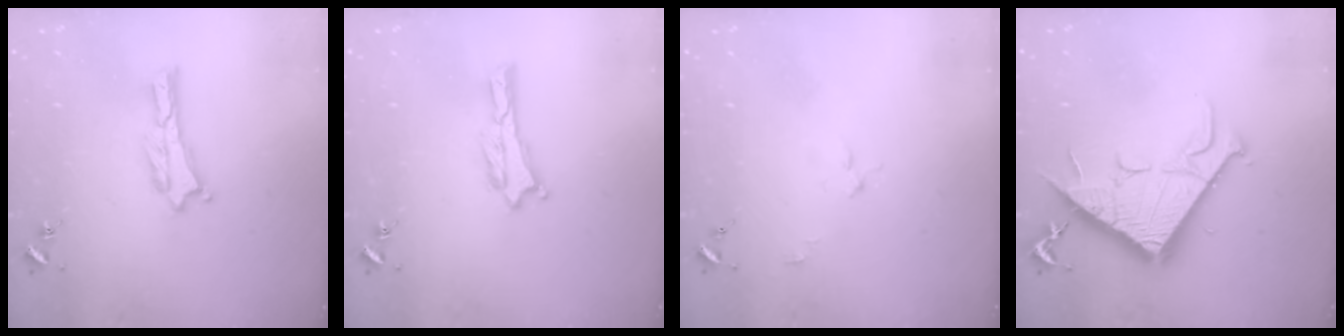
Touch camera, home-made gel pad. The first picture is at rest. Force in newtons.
{"total": 0.0}
{"total": 2.0, "press": 2.0, "slide": 0.1}
{"total": 12.4, "press": 12.4, "slide": 0.2}